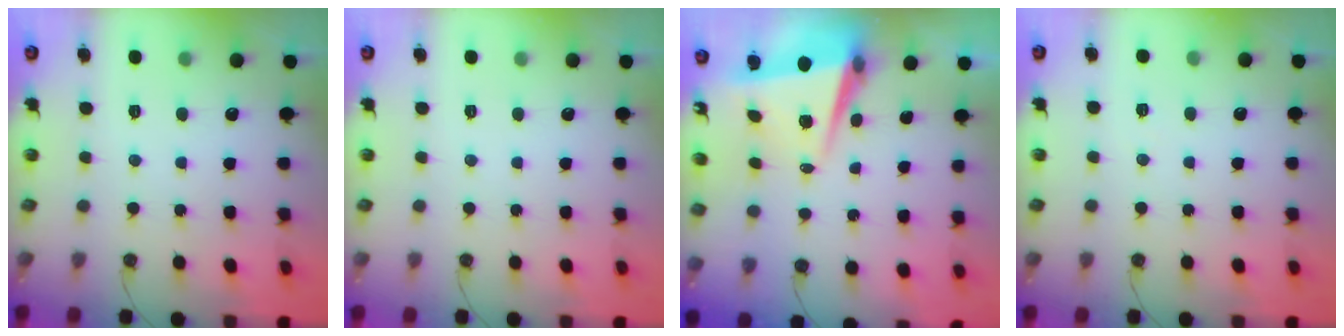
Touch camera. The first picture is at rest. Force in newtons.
{"total": 0.0}
{"total": 6.6, "press": 6.4, "slide": 1.6}
{"total": 5.3, "press": 3.1, "slide": 4.3}